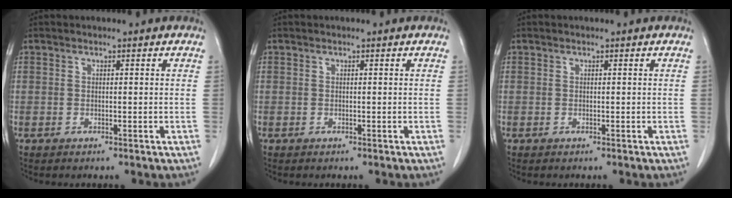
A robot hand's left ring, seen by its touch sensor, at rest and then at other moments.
{"total": 0.0}
{"total": 0.0}